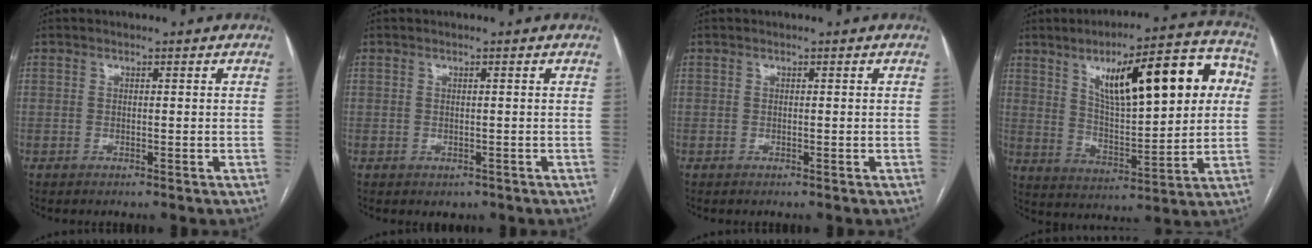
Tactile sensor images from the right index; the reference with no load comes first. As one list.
[{"total": 1.2, "force": [-0.4, 1.0, 0.5], "torque": [-0.003, 0.002, 0.002]}, {"total": 0.0}, {"total": 19.7, "force": [6.3, 5.2, 17.9], "torque": [-0.256, 0.033, 0.100]}]